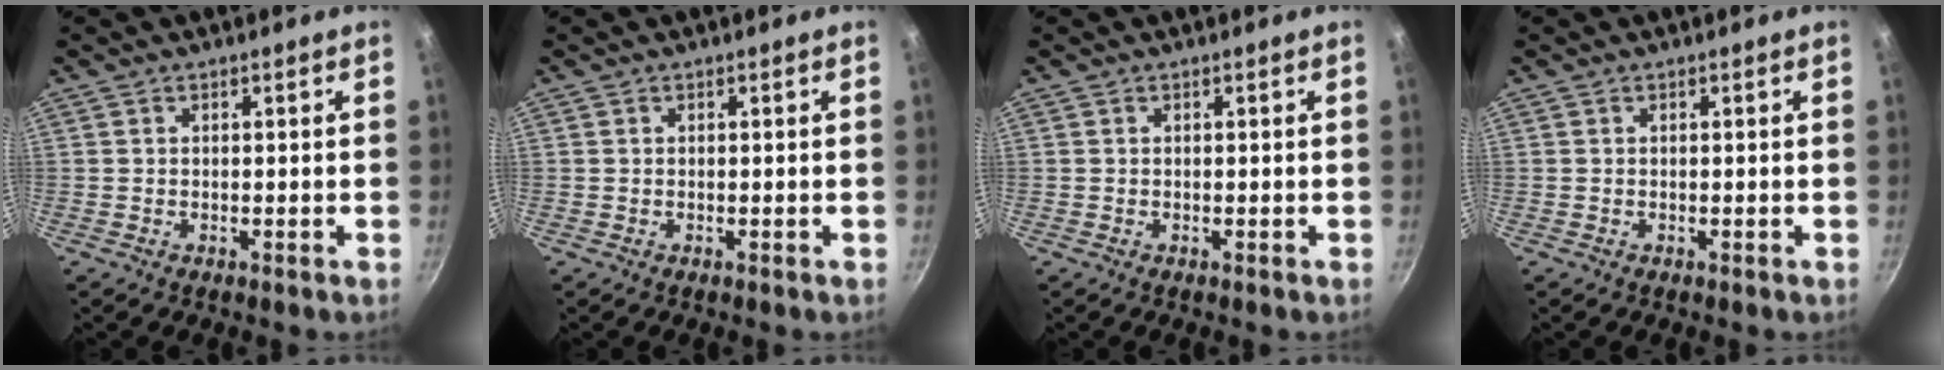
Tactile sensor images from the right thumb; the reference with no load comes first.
{"total": 0.0}
{"total": 0.0}
{"total": 0.0}